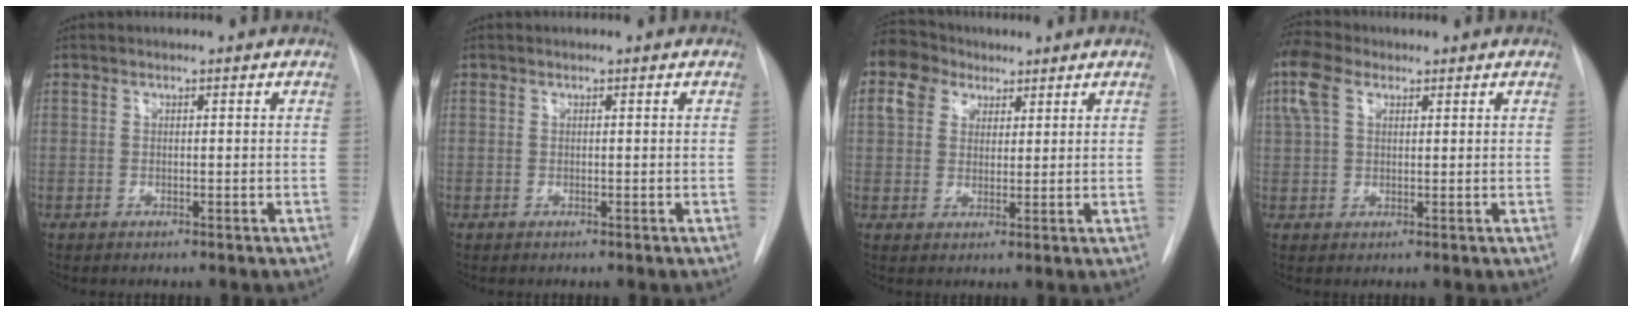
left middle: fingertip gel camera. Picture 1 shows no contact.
{"total": 0.0}
{"total": 11.4, "force": [6.6, 8.4, 3.9], "torque": [-0.107, 0.050, 0.125]}
{"total": 6.5, "force": [3.2, 3.6, 4.3], "torque": [-0.114, 0.029, 0.064]}